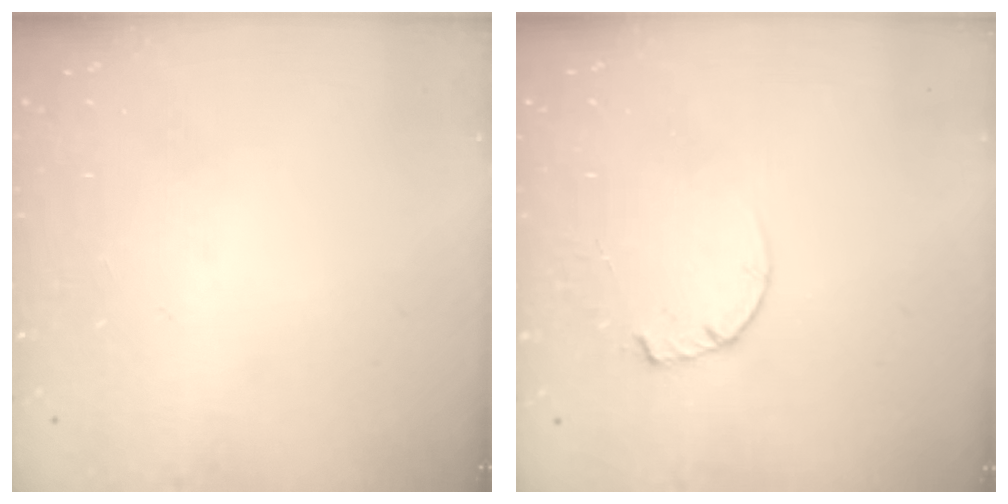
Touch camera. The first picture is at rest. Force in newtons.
{"total": 2.4, "press": 2.4, "slide": 0.3}